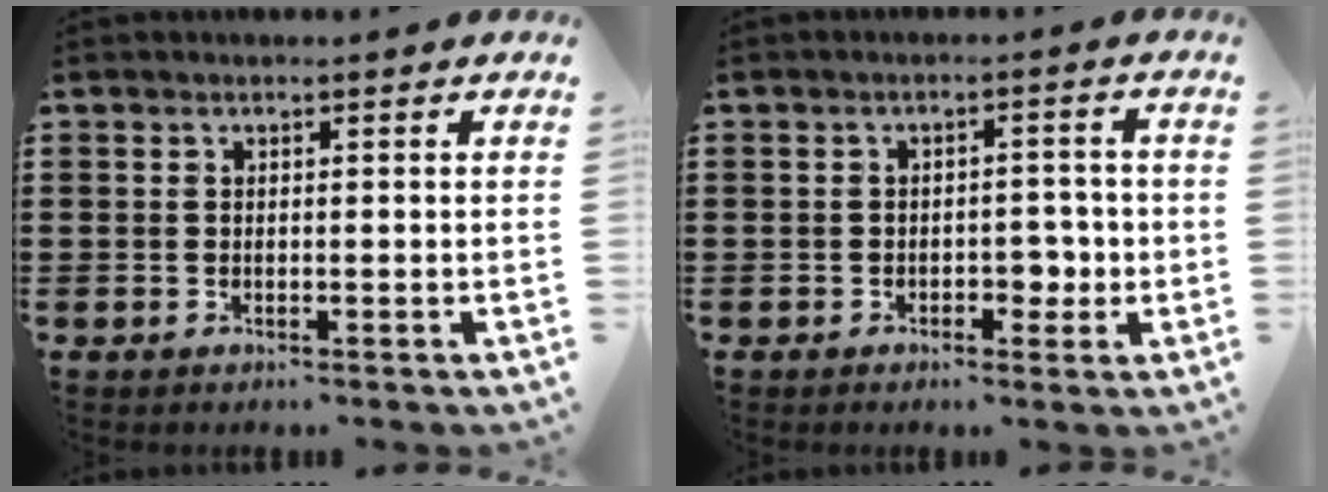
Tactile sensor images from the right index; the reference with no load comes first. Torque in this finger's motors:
{"motor_torque": [-0.21, 0.57, -0.02, -0.01]}